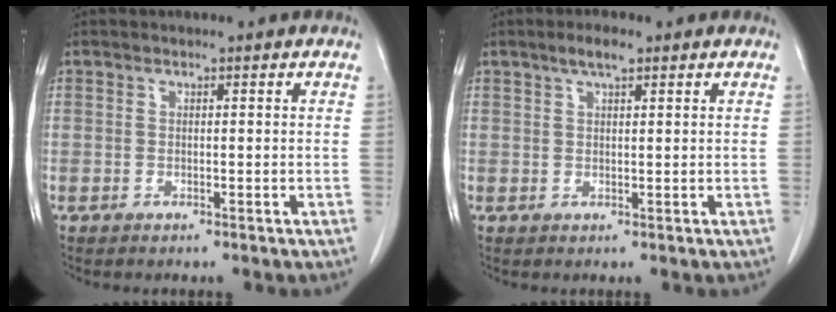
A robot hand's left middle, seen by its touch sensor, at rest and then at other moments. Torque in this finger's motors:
{"motor_torque": [0.36, -0.27, -0.02, 0.00]}